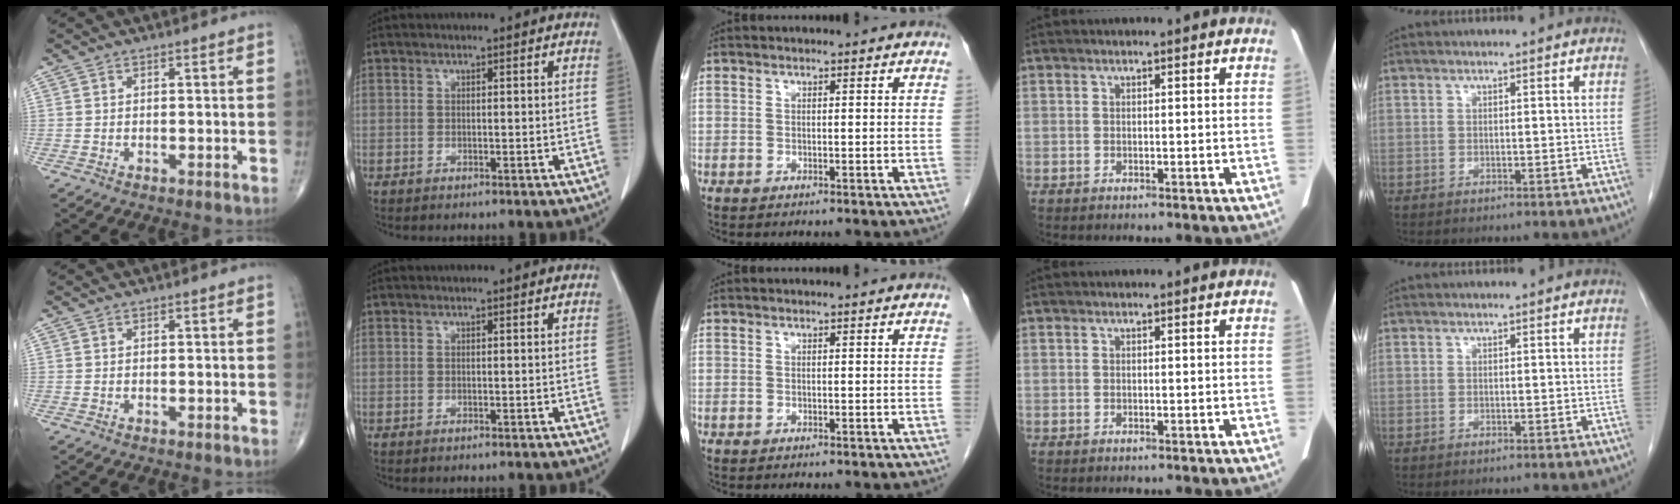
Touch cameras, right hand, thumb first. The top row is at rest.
{}